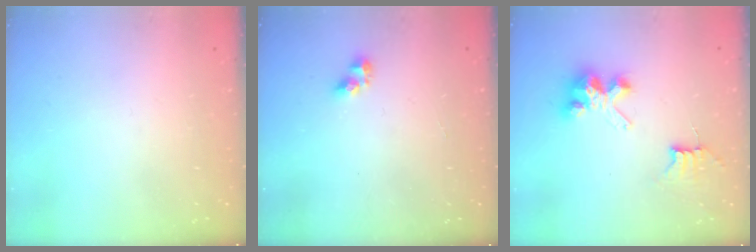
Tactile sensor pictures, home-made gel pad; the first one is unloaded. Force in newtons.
{"total": 4.6, "press": 4.6, "slide": 0.2}
{"total": 7.5, "press": 7.5, "slide": 0.5}